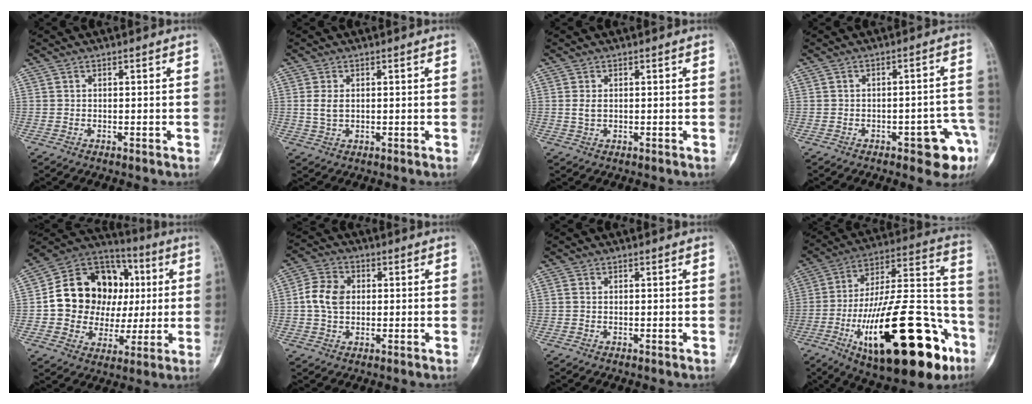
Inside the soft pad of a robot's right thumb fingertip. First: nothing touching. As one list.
[{"total": 3.0, "force": [0.4, 1.9, 2.3], "torque": [-0.047, -0.002, 0.011]}, {"total": 1.8, "force": [0.2, 1.1, 1.4], "torque": [-0.029, -0.001, 0.008]}, {"total": 8.9, "force": [-4.4, 3.0, 7.2], "torque": [-0.062, 0.031, -0.048]}, {"total": 21.0, "force": [2.3, 16.8, 12.3], "torque": [-0.155, 0.035, 0.049]}, {"total": 7.3, "force": [0.4, 5.6, 4.8], "torque": [-0.084, 0.012, 0.001]}, {"total": 0.7, "force": [0.0, 0.5, 0.5], "torque": [-0.013, 0.000, -0.001]}, {"total": 34.5, "force": [-14.4, 12.7, 28.7], "torque": [-0.434, 0.065, -0.212]}]